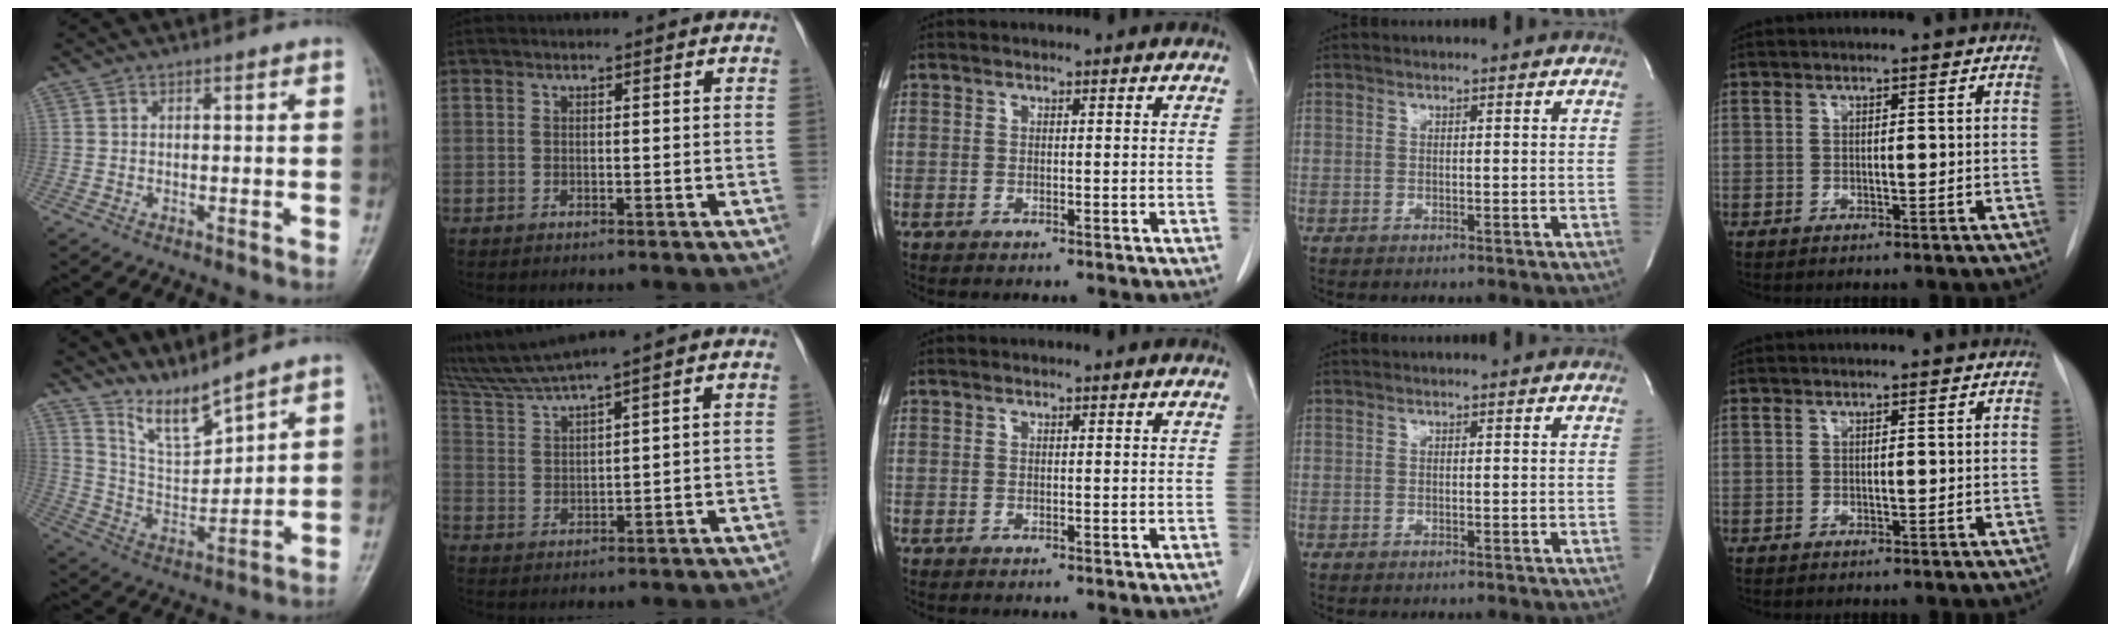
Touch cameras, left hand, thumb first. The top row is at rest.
{"thumb": {"total": 8.1, "force": [7.5, 0.7, 3.0], "torque": [-0.055, -0.065, 0.159]}, "index": {"total": 6.1, "force": [5.3, -1.8, 2.2], "torque": [-0.062, -0.001, 0.117]}}